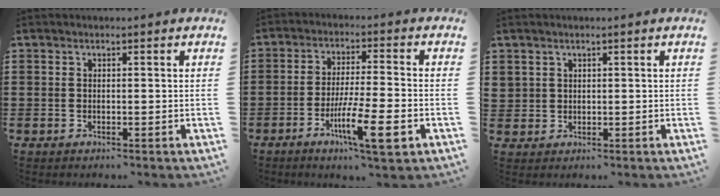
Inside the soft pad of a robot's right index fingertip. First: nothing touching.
{"total": 10.6, "force": [-4.6, 1.7, 9.4], "torque": [-0.176, -0.007, -0.083]}
{"total": 1.5, "force": [1.1, 1.1, 0.1], "torque": [-0.006, 0.005, 0.022]}